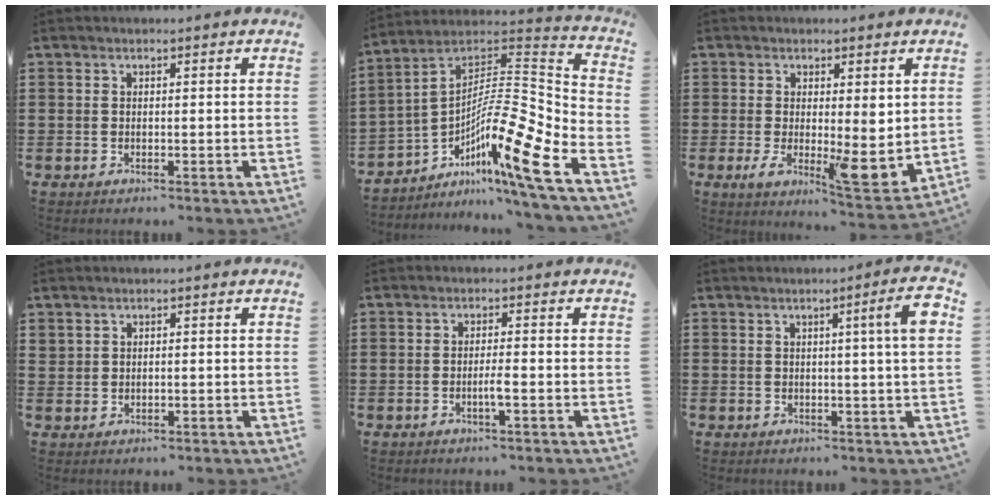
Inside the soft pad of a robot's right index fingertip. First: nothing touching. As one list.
[{"total": 14.0, "force": [-6.5, 2.0, 12.3], "torque": [-0.205, -0.023, -0.128]}, {"total": 6.3, "force": [0.6, 2.5, 5.8], "torque": [-0.080, -0.023, 0.013]}, {"total": 0.9, "force": [0.6, 0.6, 0.3], "torque": [-0.009, 0.003, 0.012]}, {"total": 2.2, "force": [-0.9, 0.0, 2.0], "torque": [-0.036, 0.000, -0.018]}, {"total": 5.6, "force": [1.5, -0.2, 5.4], "torque": [-0.088, -0.011, 0.017]}]